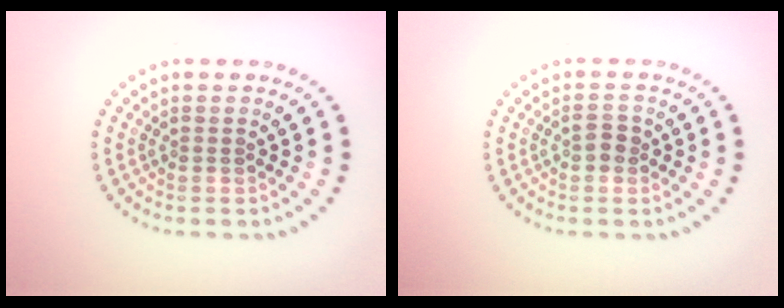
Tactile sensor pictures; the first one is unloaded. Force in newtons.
{"total": 1.5, "press": 1.5, "slide": 0.2}